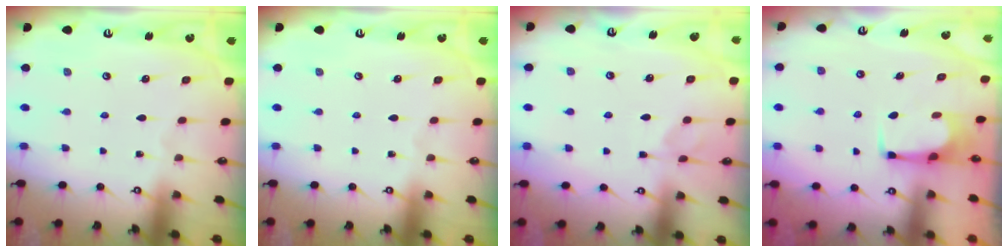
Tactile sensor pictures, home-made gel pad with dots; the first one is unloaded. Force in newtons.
{"total": 0.0}
{"total": 0.9, "press": 0.7, "slide": 0.6}
{"total": 2.5, "press": 2.4, "slide": 0.4}